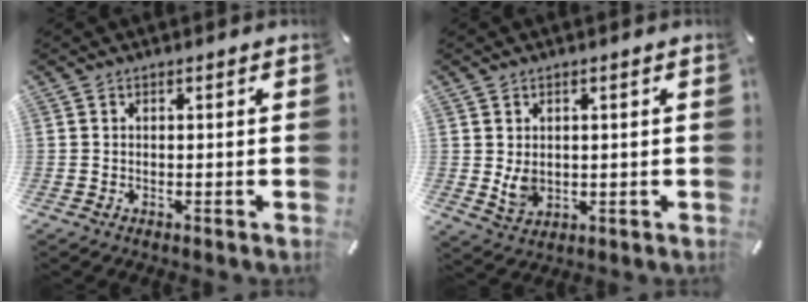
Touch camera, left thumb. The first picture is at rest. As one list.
[{"total": 4.5, "force": [0.6, 3.6, 2.6], "torque": [-0.045, -0.007, 0.009]}]